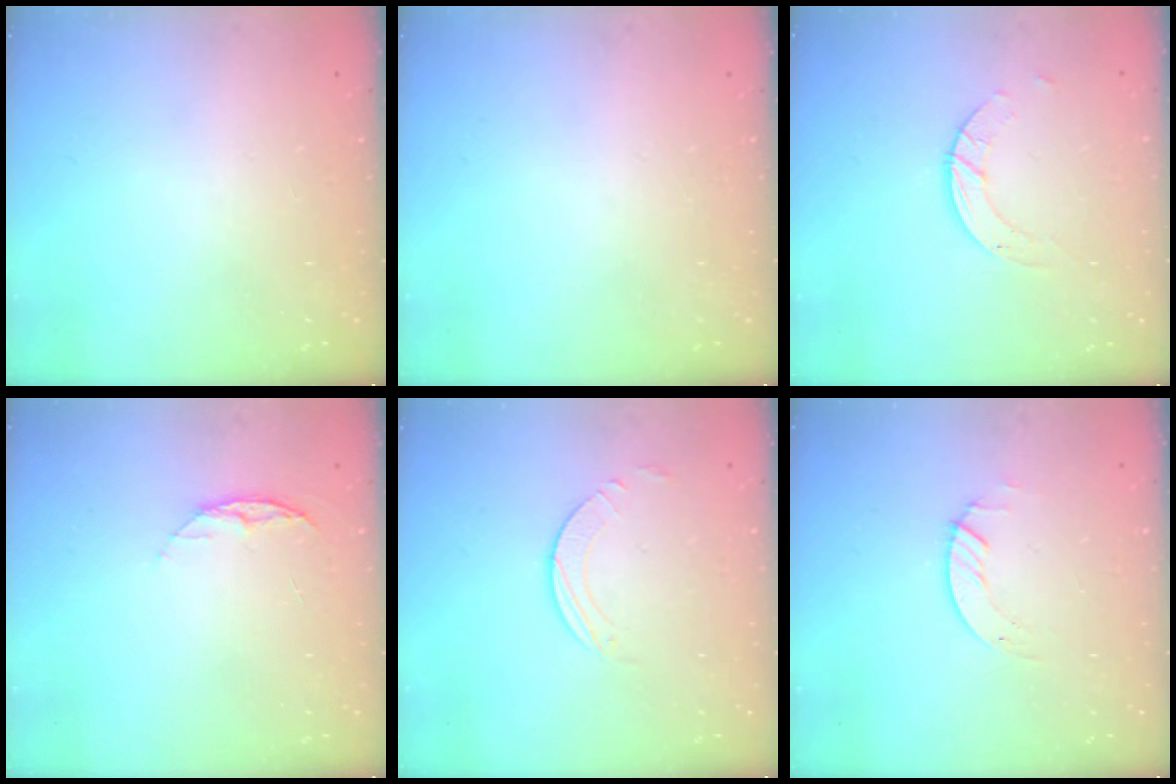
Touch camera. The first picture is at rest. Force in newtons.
{"total": 0.0}
{"total": 3.6, "press": 3.6, "slide": 0.2}
{"total": 6.4, "press": 6.3, "slide": 0.7}
{"total": 2.8, "press": 2.8, "slide": 0.2}
{"total": 1.3, "press": 1.2, "slide": 0.1}